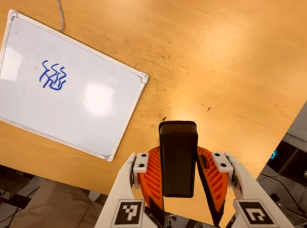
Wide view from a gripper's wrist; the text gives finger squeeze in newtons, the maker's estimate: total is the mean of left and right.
{"total": 5.2, "left": 4.3, "right": 6.2}